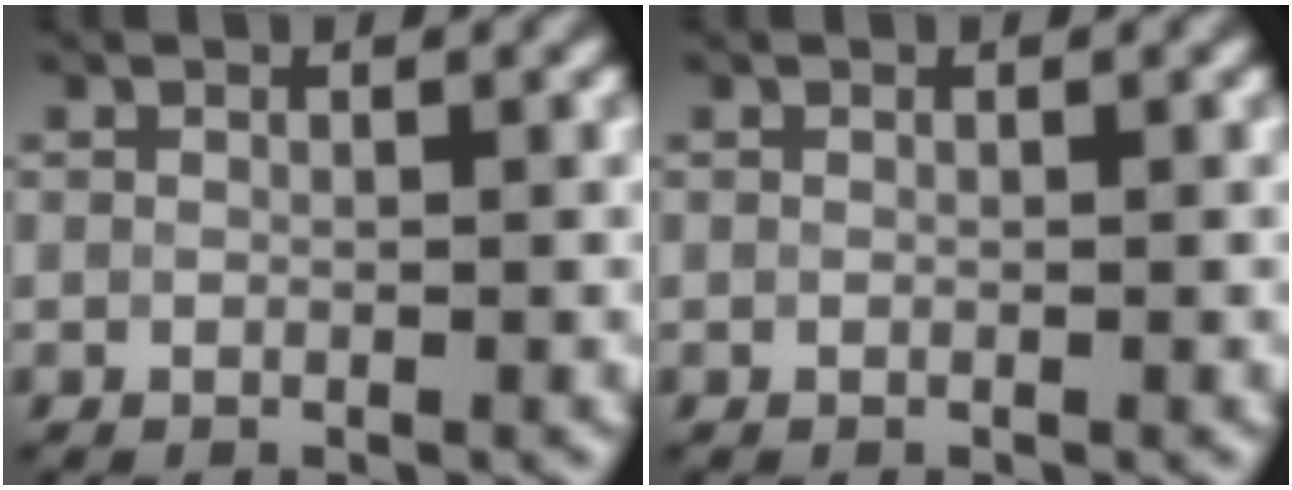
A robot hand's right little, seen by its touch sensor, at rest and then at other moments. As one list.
[{"total": 0.0}]